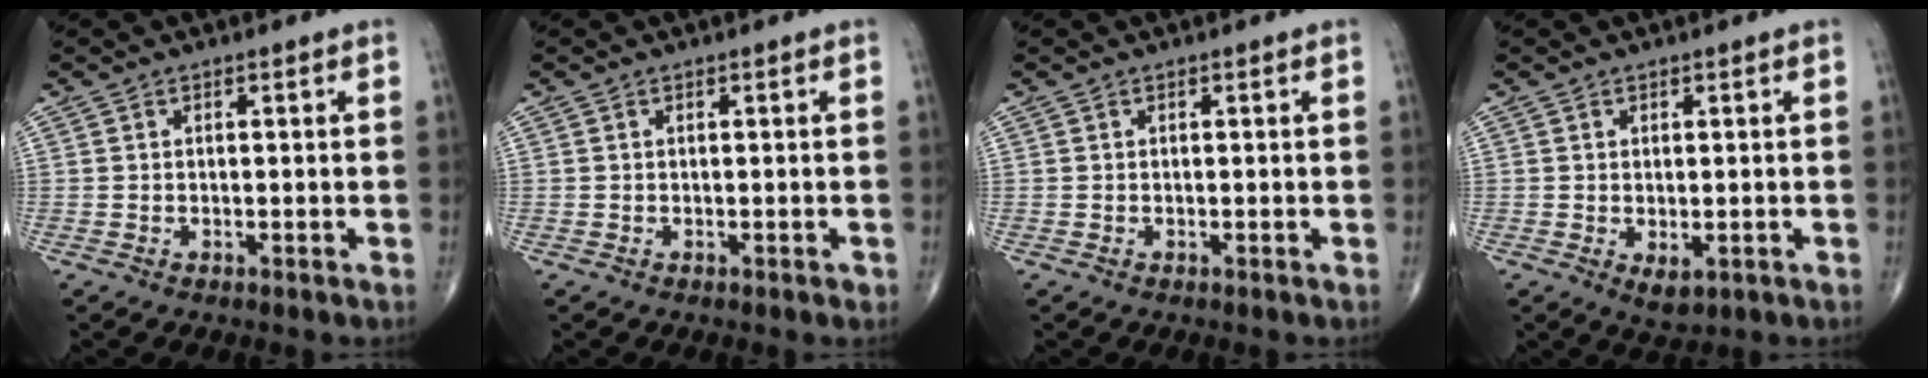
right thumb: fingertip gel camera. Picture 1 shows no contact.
{"total": 0.6, "force": [-0.1, 0.3, 0.5], "torque": [-0.008, -0.001, -0.001]}
{"total": 0.0}
{"total": 3.0, "force": [-0.7, 1.7, 2.4], "torque": [-0.033, -0.006, -0.001]}